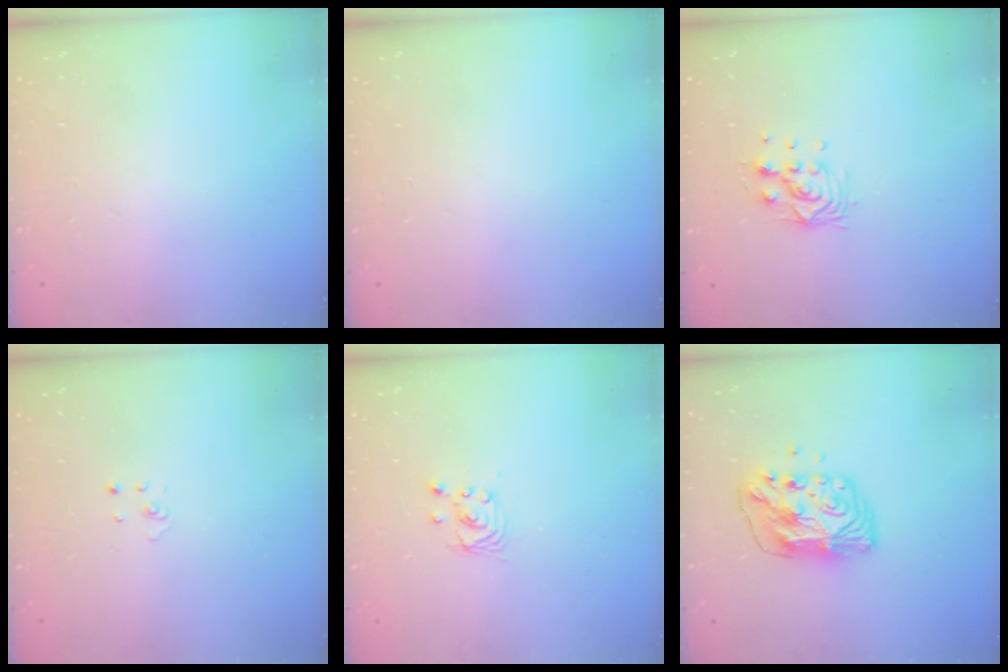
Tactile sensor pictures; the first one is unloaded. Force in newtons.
{"total": 0.0}
{"total": 8.3, "press": 8.3, "slide": 0.7}
{"total": 1.5, "press": 1.5, "slide": 0.1}
{"total": 2.9, "press": 2.9, "slide": 0.2}
{"total": 10.2, "press": 10.2, "slide": 0.9}